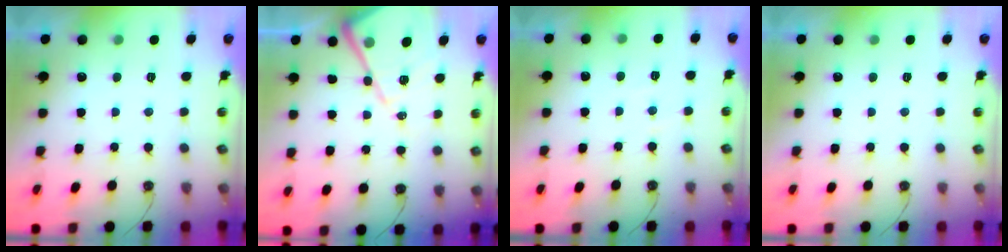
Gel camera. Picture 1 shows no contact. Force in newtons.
{"total": 15.4, "press": 15.3, "slide": 1.5}
{"total": 3.6, "press": 3.6, "slide": 0.6}
{"total": 0.0}